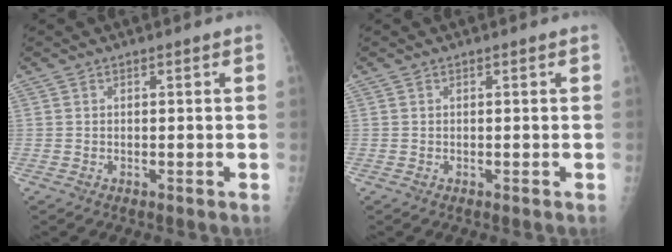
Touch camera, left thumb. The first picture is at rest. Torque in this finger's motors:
{"motor_torque": [0.00, 0.01, -0.02, -0.03, 0.00]}